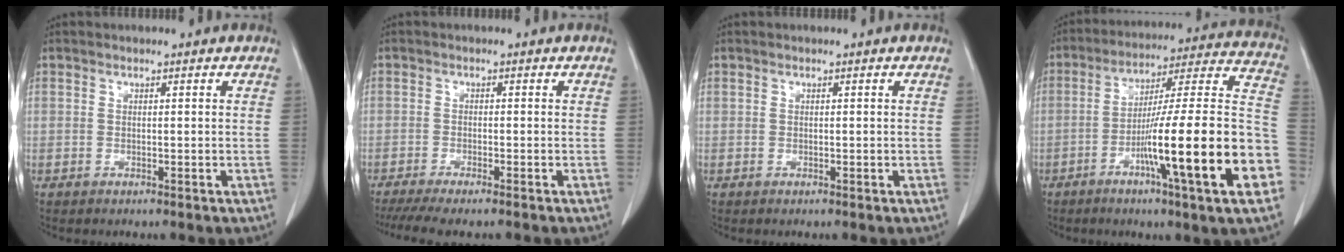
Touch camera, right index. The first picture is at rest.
{"total": 8.1, "force": [-6.7, 0.6, 4.4], "torque": [-0.060, -0.015, -0.107]}
{"total": 0.0}
{"total": 23.9, "force": [-7.8, 0.0, 22.6], "torque": [-0.279, -0.001, -0.125]}